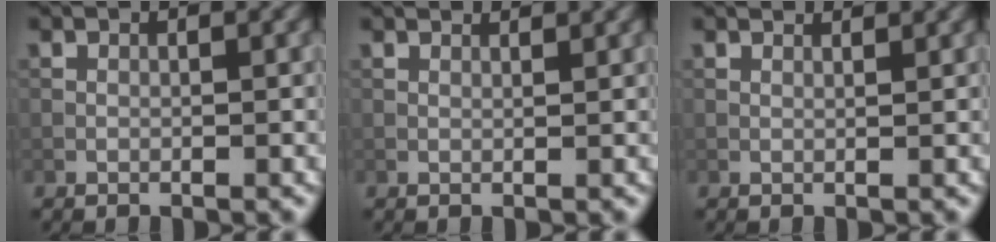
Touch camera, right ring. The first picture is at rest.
{"total": 2.0, "force": [1.8, 0.4, 0.8], "torque": [-0.014, -0.006, 0.014]}
{"total": 1.8, "force": [1.6, 0.2, 0.6], "torque": [-0.017, -0.006, 0.016]}